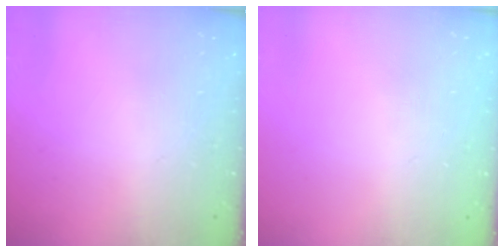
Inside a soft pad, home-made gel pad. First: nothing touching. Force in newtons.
{"total": 0.0}